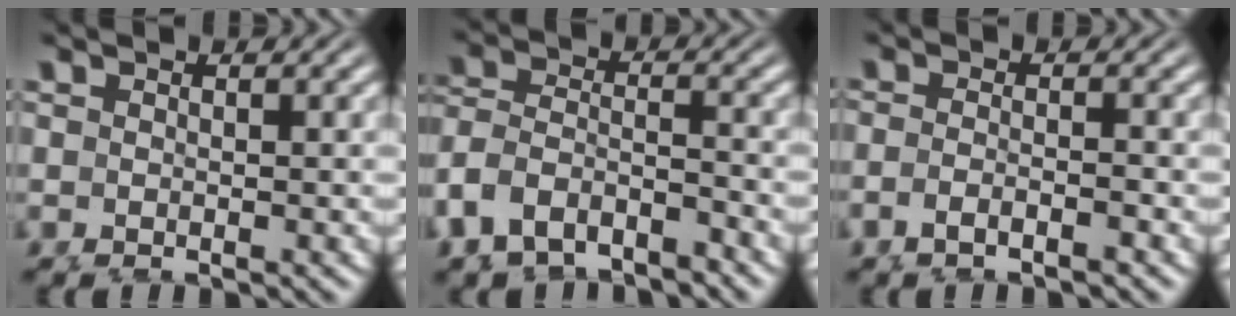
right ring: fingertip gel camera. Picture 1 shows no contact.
{"total": 9.0, "force": [-3.6, 8.0, 2.1], "torque": [-0.095, -0.041, -0.058]}
{"total": 2.4, "force": [-1.3, 1.0, 1.7], "torque": [-0.042, -0.013, -0.014]}